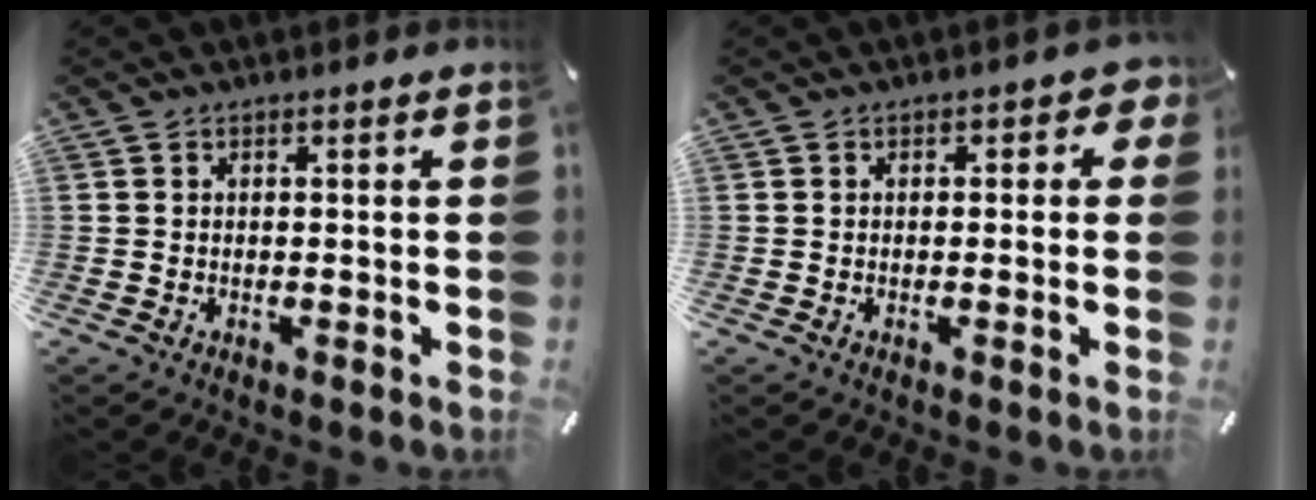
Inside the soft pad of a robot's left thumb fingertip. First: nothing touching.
{"total": 2.3, "force": [0.0, 1.7, 1.5], "torque": [-0.013, 0.002, -0.005]}